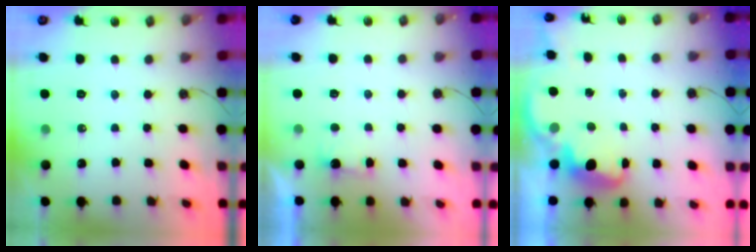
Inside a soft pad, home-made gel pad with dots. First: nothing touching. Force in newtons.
{"total": 1.6, "press": 1.4, "slide": 0.9}
{"total": 3.0, "press": 2.9, "slide": 0.6}